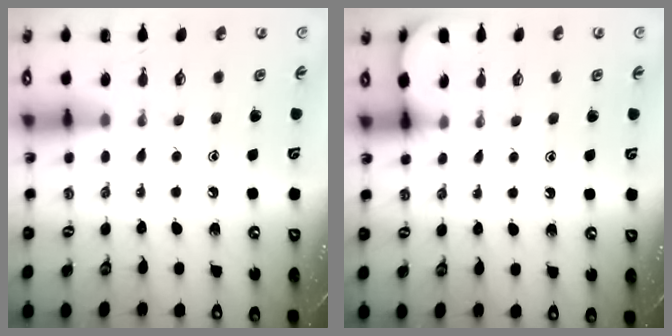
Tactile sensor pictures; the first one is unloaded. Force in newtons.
{"total": 2.8, "press": 2.8, "slide": 0.3}